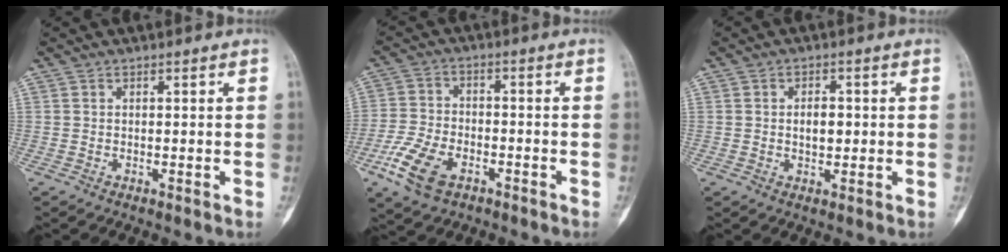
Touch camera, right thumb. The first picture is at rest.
{"total": 10.1, "force": [-5.1, 5.8, 6.6], "torque": [-0.135, 0.013, -0.097]}
{"total": 3.5, "force": [0.0, 2.1, 2.8], "torque": [-0.033, 0.002, 0.001]}